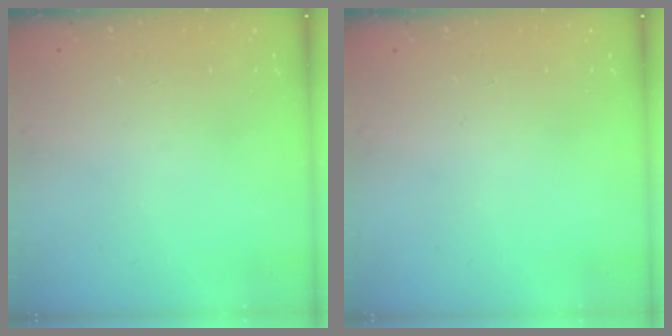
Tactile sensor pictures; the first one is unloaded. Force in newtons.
{"total": 0.0}